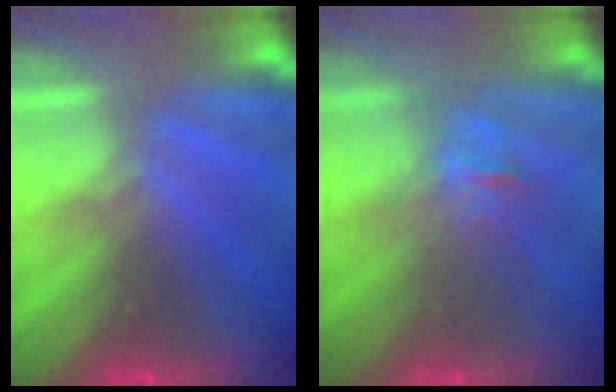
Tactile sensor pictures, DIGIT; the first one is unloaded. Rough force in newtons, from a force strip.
{"total": 2.7}